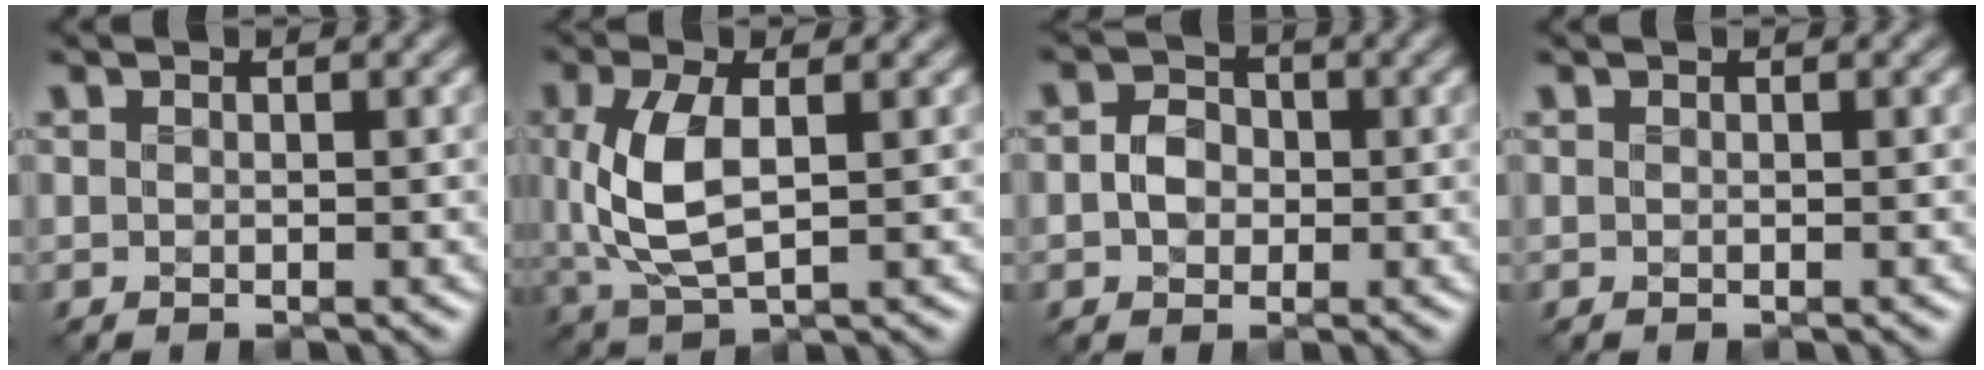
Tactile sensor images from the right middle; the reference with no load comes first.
{"total": 5.7, "force": [0.1, 2.7, 5.1], "torque": [-0.122, -0.002, 0.006]}
{"total": 2.5, "force": [-0.7, 2.0, 1.3], "torque": [-0.022, 0.002, -0.021]}
{"total": 0.0}